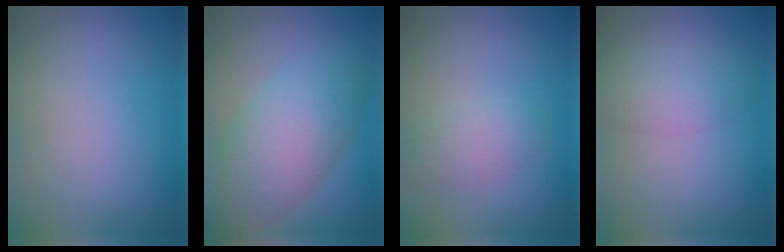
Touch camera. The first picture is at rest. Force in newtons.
{"total": 6.7, "press": 6.7, "slide": 0.5}
{"total": 2.2, "press": 2.2, "slide": 0.1}
{"total": 3.0, "press": 3.0, "slide": 0.2}